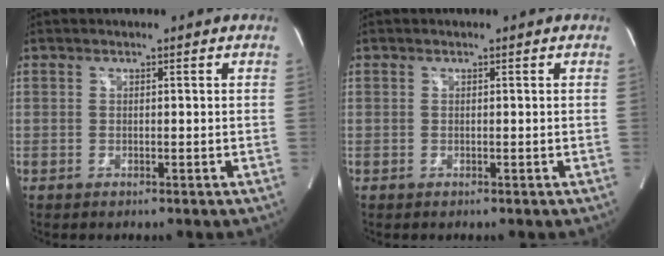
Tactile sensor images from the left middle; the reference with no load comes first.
{"total": 0.0}